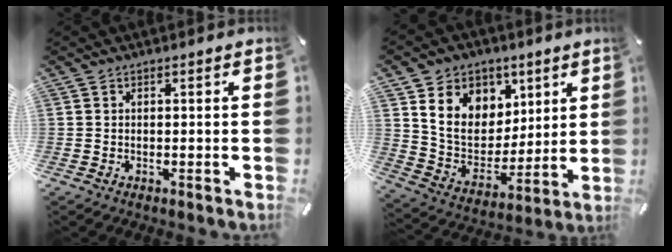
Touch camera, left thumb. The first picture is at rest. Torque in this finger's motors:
{"motor_torque": [0.76, 0.35, 1.59, -1.18, 0.40]}